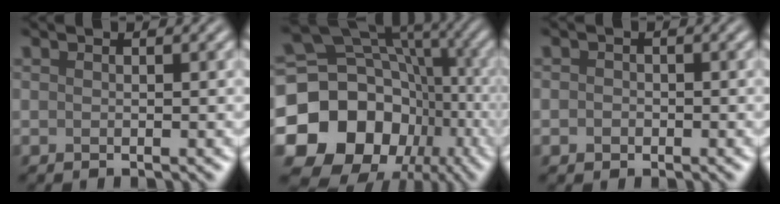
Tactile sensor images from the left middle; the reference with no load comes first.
{"total": 18.2, "force": [-5.7, 15.2, 8.3], "torque": [-0.157, 0.000, -0.122]}
{"total": 1.0, "force": [-0.2, 0.9, 0.3], "torque": [-0.001, -0.003, -0.006]}